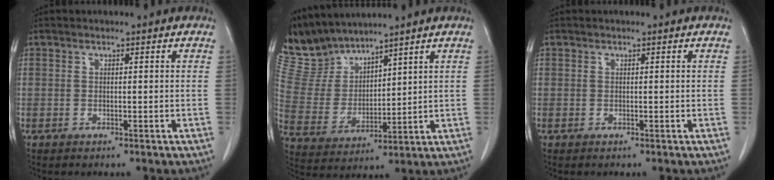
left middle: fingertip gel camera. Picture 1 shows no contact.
{"total": 8.7, "force": [8.6, 1.4, 0.4], "torque": [-0.033, 0.008, 0.200]}
{"total": 0.0}